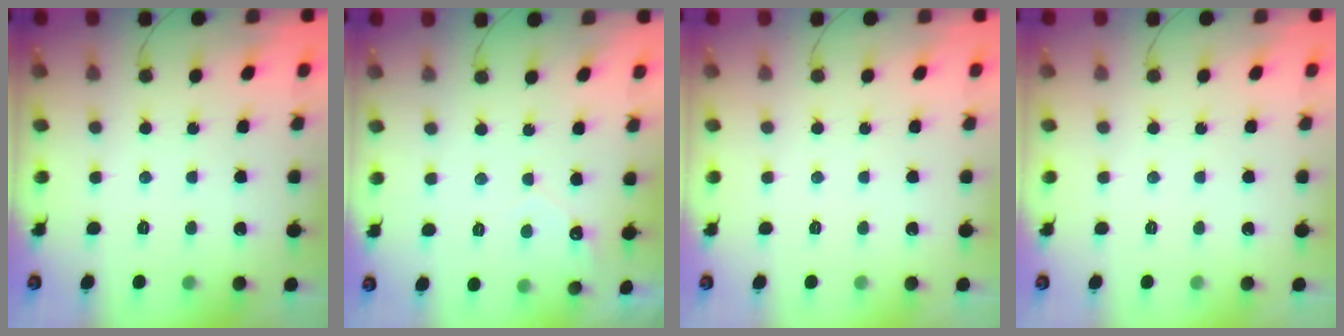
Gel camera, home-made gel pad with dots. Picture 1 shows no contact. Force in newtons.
{"total": 2.8, "press": 2.8, "slide": 0.1}
{"total": 0.0}
{"total": 0.0}